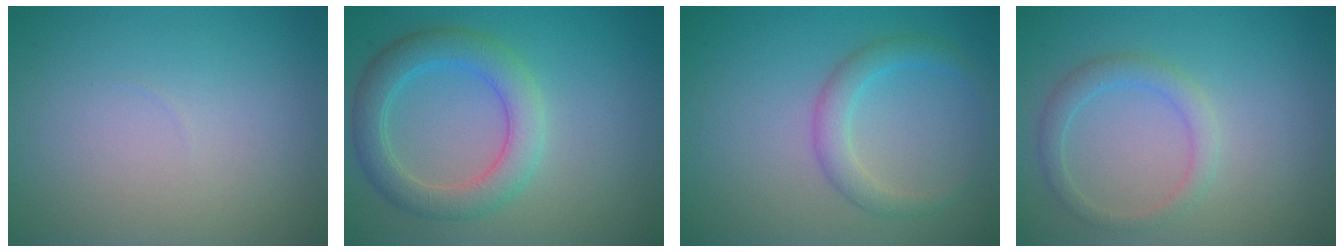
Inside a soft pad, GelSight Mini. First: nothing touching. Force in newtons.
{"total": 4.6, "press": 4.6, "slide": 0.3}
{"total": 2.4, "press": 2.4, "slide": 0.1}
{"total": 2.2, "press": 2.2, "slide": 0.1}